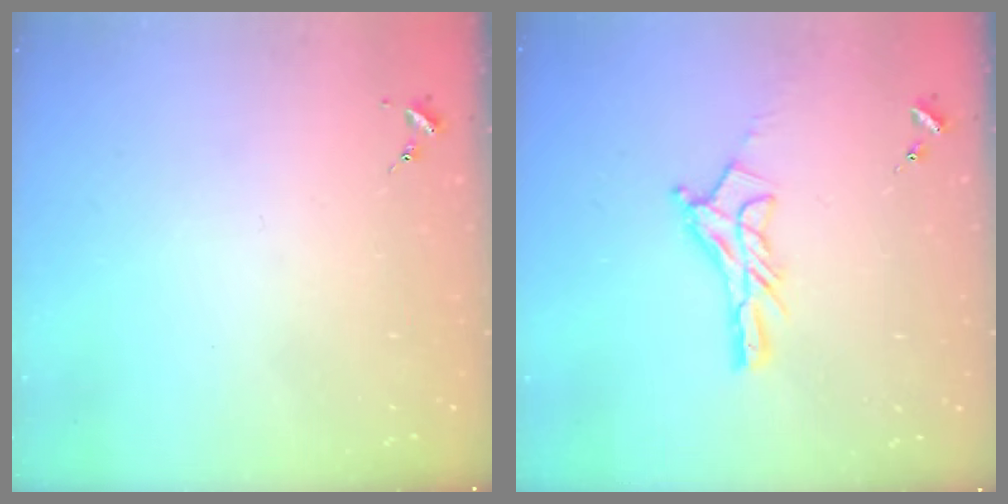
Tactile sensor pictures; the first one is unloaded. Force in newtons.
{"total": 11.1, "press": 11.0, "slide": 0.8}